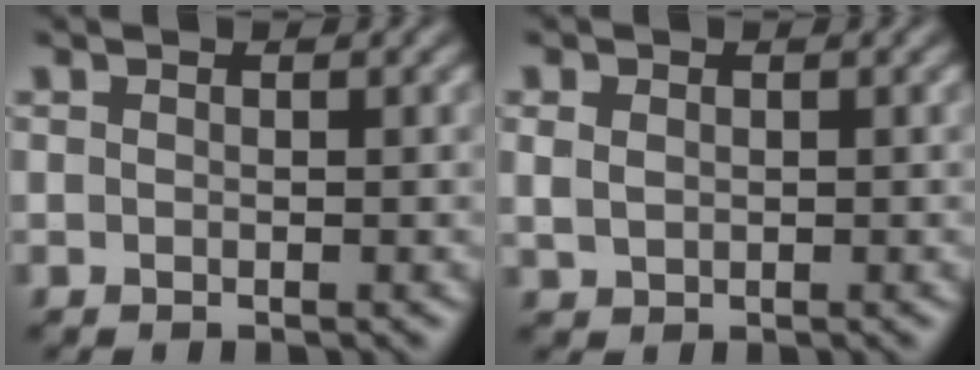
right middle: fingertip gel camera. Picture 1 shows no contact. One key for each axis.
{"total": 1.1, "fx": 0.6, "fy": 0.9, "fz": 0.4, "tx": -0.012, "ty": 0.002, "tz": 0.014}